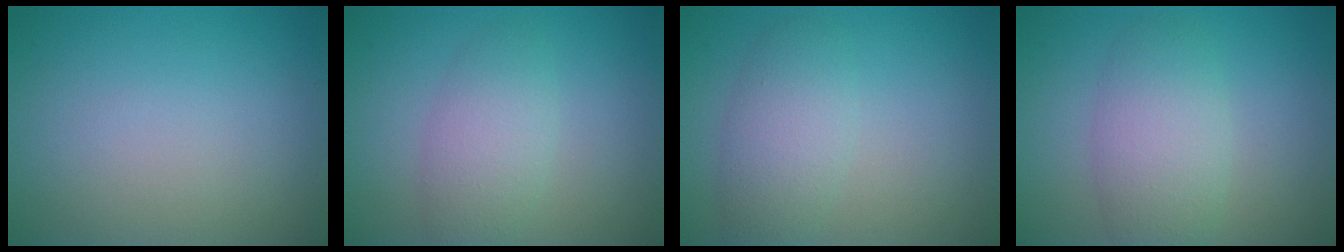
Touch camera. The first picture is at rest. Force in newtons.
{"total": 3.4, "press": 3.4, "slide": 0.1}
{"total": 3.5, "press": 3.5, "slide": 0.2}
{"total": 4.4, "press": 4.4, "slide": 0.2}